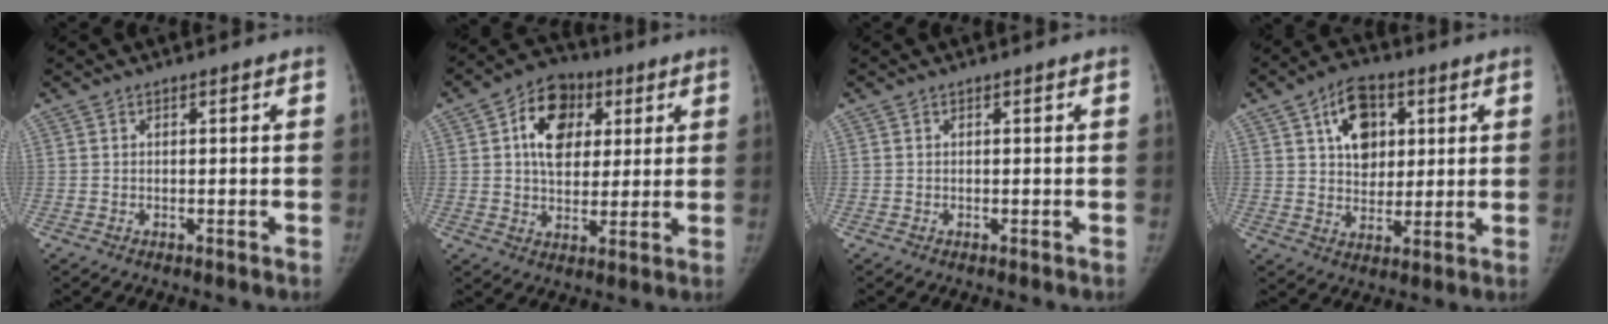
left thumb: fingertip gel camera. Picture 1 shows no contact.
{"total": 12.5, "force": [3.8, 9.0, 7.8], "torque": [-0.094, -0.002, 0.056]}
{"total": 0.0}
{"total": 10.7, "force": [3.8, 7.5, 6.7], "torque": [-0.071, -0.008, 0.062]}